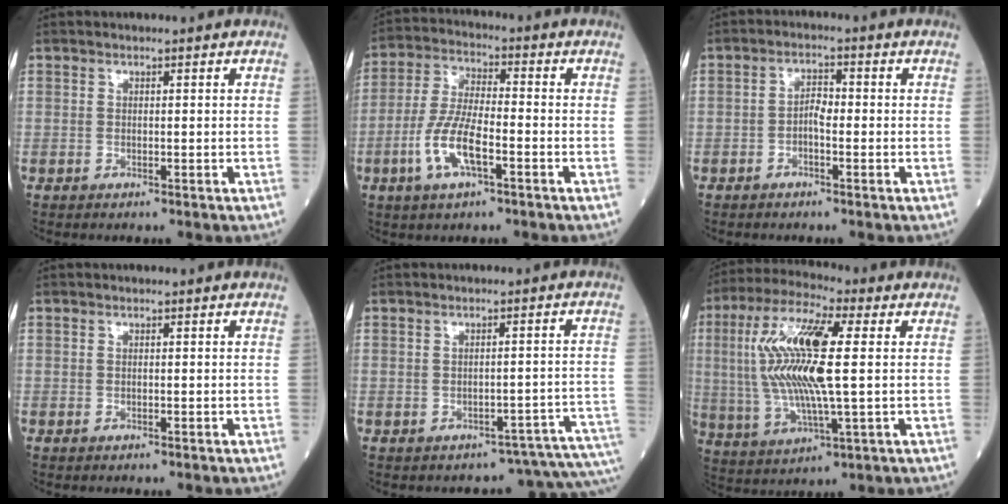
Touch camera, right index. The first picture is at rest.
{"total": 8.8, "force": [-3.3, 2.4, 7.8], "torque": [-0.166, -0.001, -0.065]}
{"total": 2.5, "force": [-0.8, 1.0, 2.1], "torque": [-0.034, 0.006, -0.016]}
{"total": 0.0}
{"total": 7.9, "force": [-7.4, 1.7, 2.2], "torque": [-0.004, 0.041, -0.074]}
{"total": 16.4, "force": [2.1, 2.9, 16.0], "torque": [-0.340, 0.010, 0.036]}